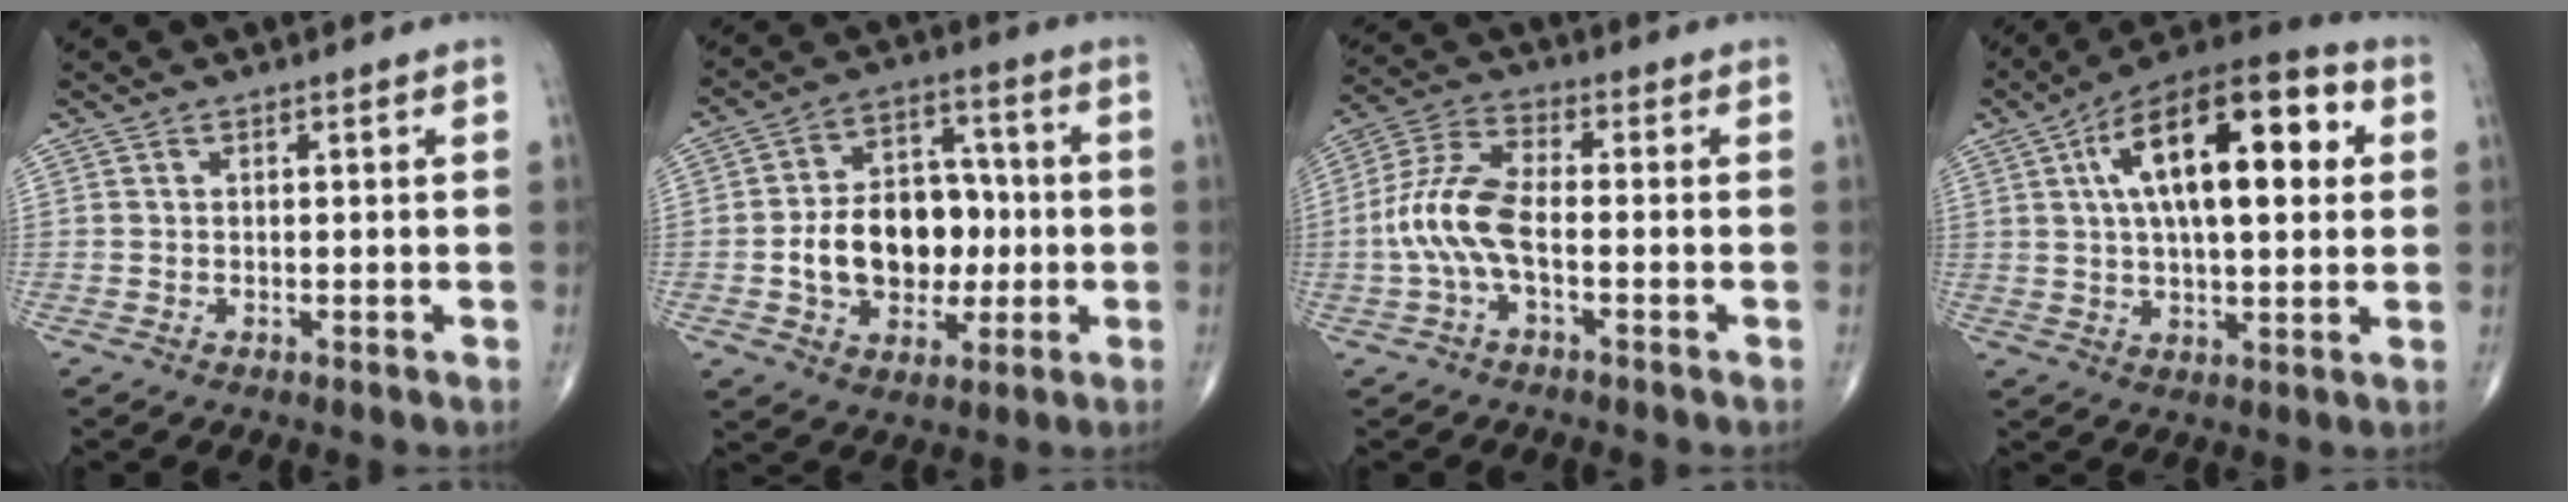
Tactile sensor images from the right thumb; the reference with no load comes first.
{"total": 15.4, "force": [-1.6, 11.1, 10.6], "torque": [-0.131, 0.034, -0.020]}
{"total": 9.7, "force": [-1.9, 4.2, 8.5], "torque": [-0.195, 0.032, -0.044]}
{"total": 21.9, "force": [5.5, 9.3, 19.0], "torque": [-0.287, 0.016, 0.076]}